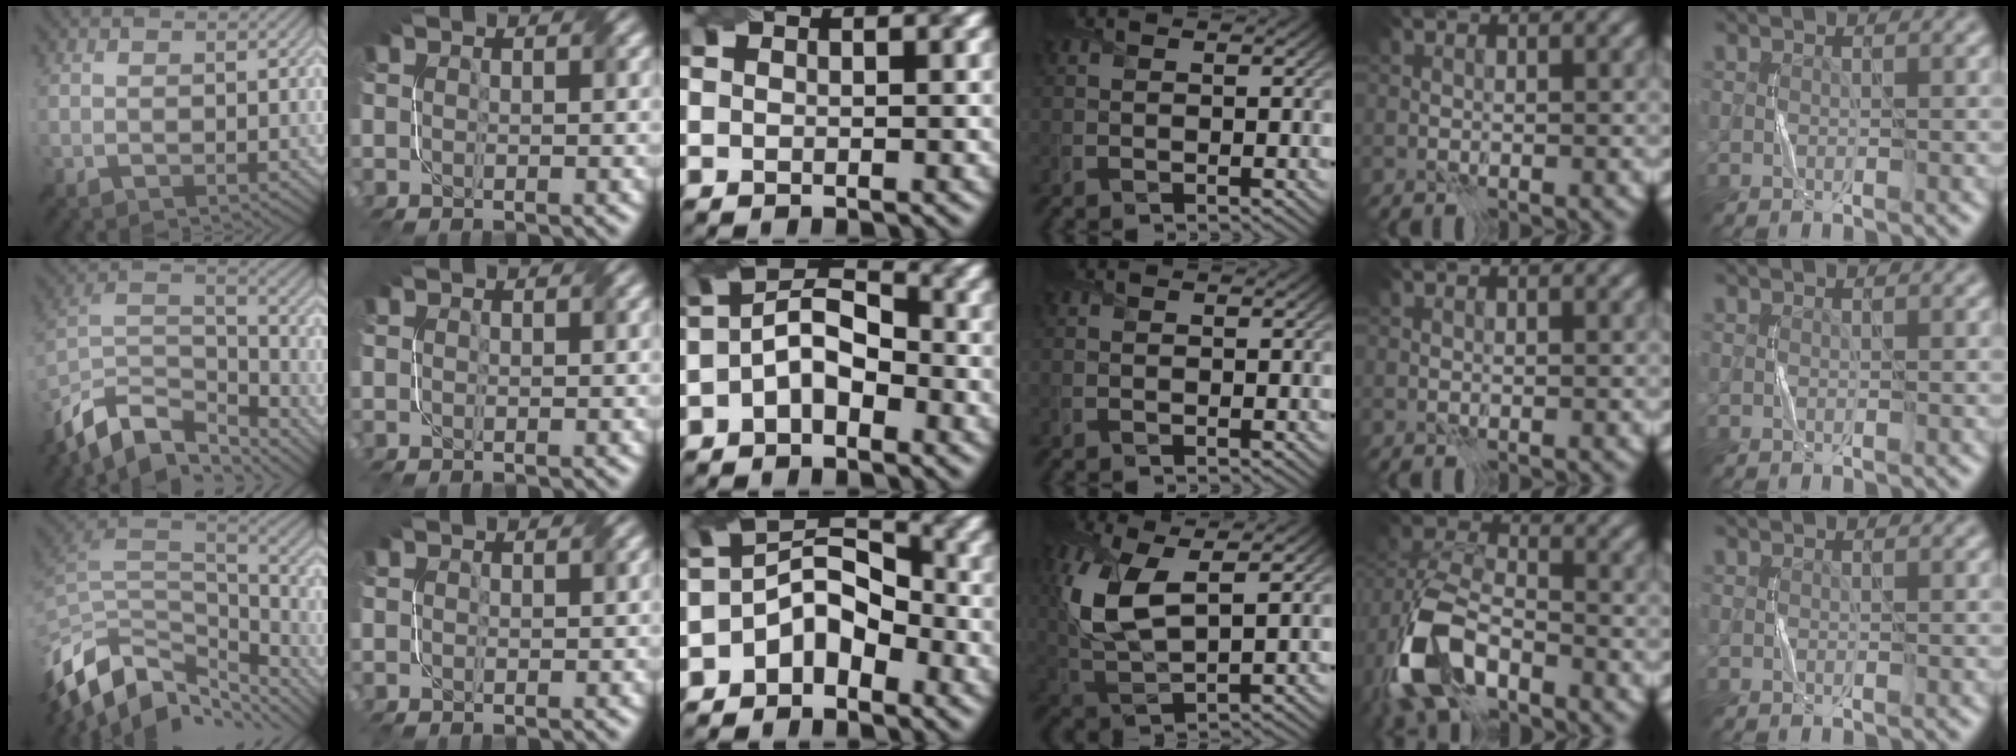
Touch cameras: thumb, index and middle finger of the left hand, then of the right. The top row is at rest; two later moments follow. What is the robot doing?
{"motion": "twist", "object": "screw"}